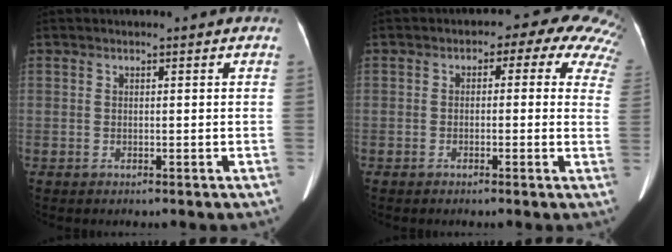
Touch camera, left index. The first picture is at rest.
{"total": 9.9, "force": [5.2, 5.6, 6.3], "torque": [-0.050, 0.035, 0.031]}